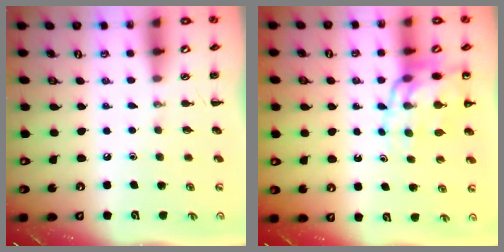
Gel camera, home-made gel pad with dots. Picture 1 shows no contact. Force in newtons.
{"total": 12.8, "press": 12.5, "slide": 3.1}